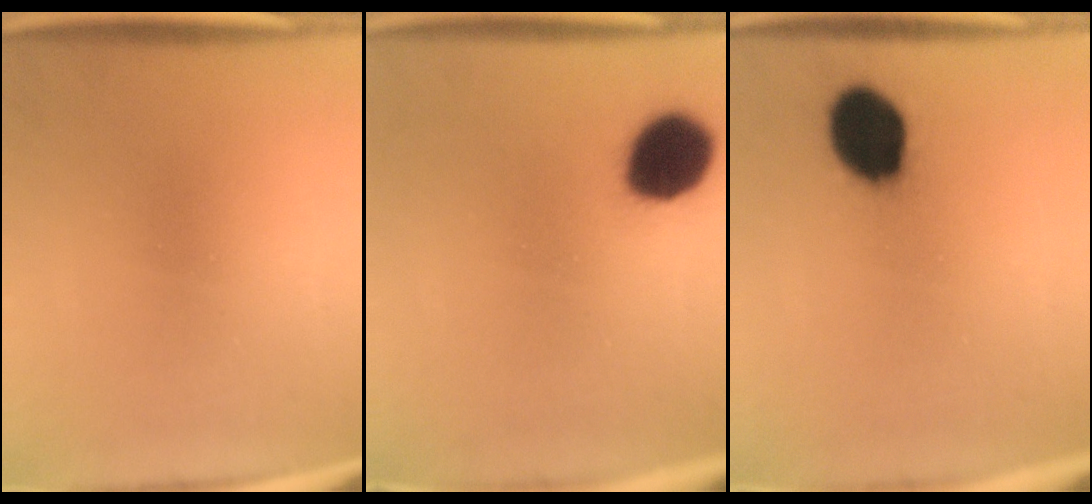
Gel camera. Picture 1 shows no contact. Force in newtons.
{"total": 13.1}
{"total": 13.1}